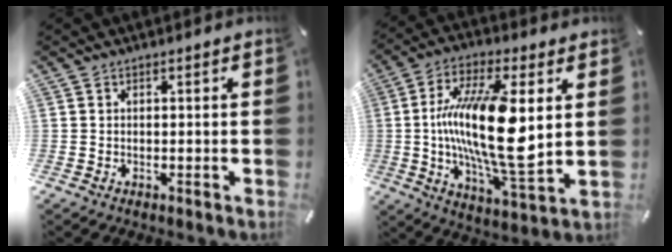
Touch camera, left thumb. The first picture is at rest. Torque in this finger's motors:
{"motor_torque": [2.15, 2.85, 1.63, -1.14, 0.42]}